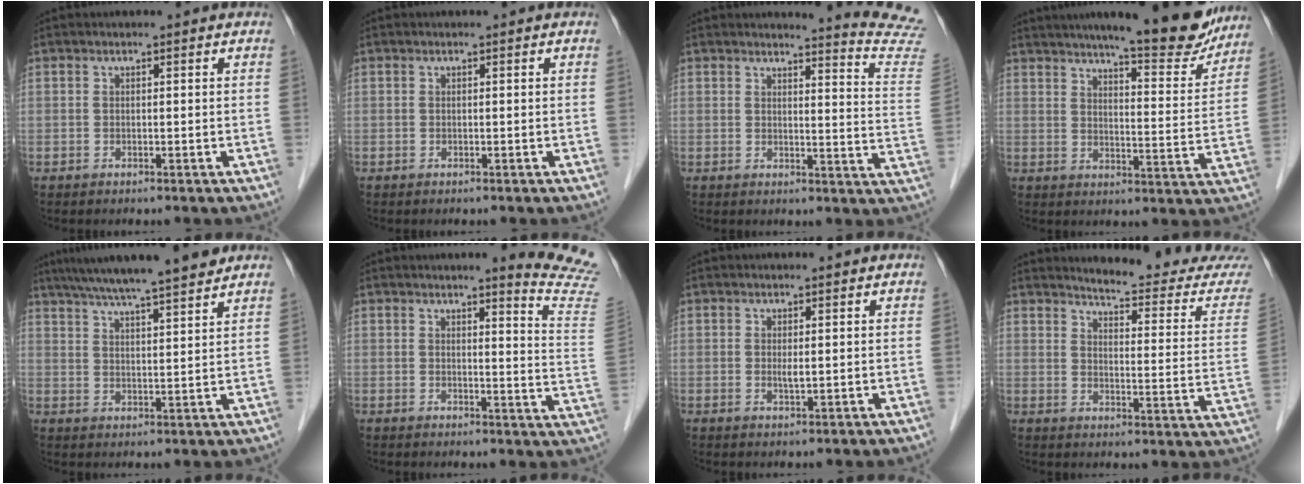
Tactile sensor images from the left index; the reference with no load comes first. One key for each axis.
{"total": 0.0}
{"total": 13.2, "fx": 13.0, "fy": -1.8, "fz": 1.2, "tx": -0.005, "ty": -0.141, "tz": 0.115}
{"total": 15.9, "fx": 13.8, "fy": 1.7, "fz": 7.8, "tx": -0.099, "ty": -0.020, "tz": 0.177}
{"total": 15.0, "fx": 12.9, "fy": 0.3, "fz": 7.7, "tx": -0.129, "ty": 0.025, "tz": 0.188}
{"total": 11.2, "fx": 10.4, "fy": -1.3, "fz": 4.1, "tx": -0.038, "ty": -0.095, "tz": 0.092}
{"total": 1.2, "fx": 0.4, "fy": 0.2, "fz": 1.1, "tx": -0.027, "ty": -0.003, "tz": 0.008}
{"total": 17.1, "fx": 16.7, "fy": 0.1, "fz": 3.8, "tx": -0.048, "ty": -0.108, "tz": 0.185}